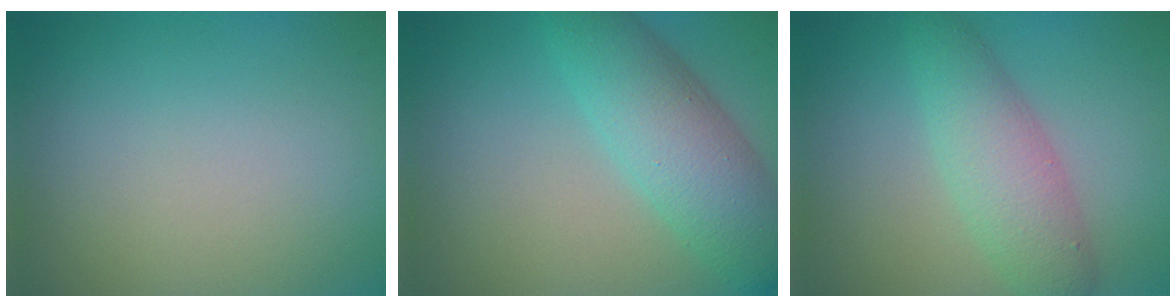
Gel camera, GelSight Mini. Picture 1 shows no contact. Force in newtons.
{"total": 6.4, "press": 6.4, "slide": 0.2}
{"total": 4.6, "press": 4.6, "slide": 0.1}